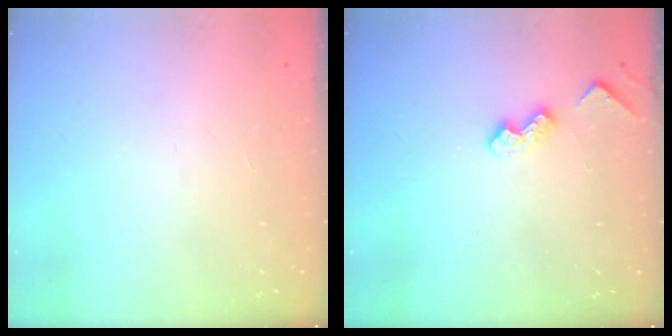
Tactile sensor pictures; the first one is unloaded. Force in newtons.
{"total": 5.3, "press": 5.2, "slide": 0.8}